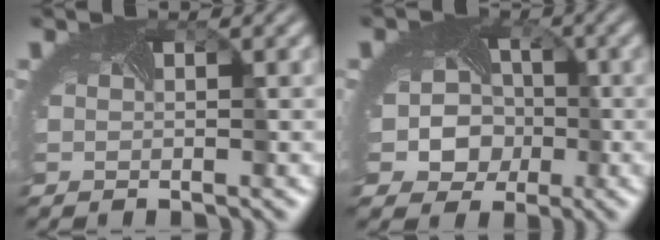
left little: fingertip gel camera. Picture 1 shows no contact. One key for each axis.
{"total": 8.4, "fx": -1.4, "fy": 7.4, "fz": 3.8, "tx": -0.063, "ty": 0.006, "tz": -0.050}